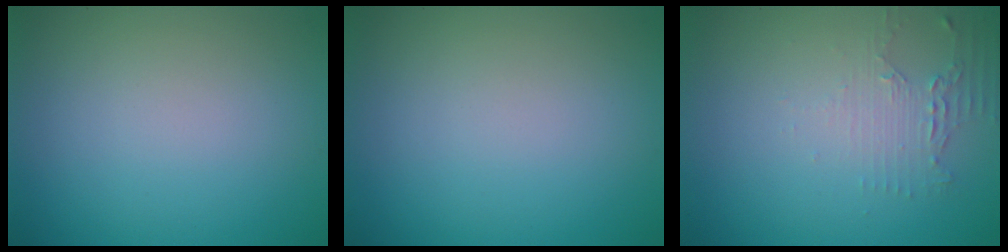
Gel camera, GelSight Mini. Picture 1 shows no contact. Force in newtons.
{"total": 0.0}
{"total": 2.2, "press": 1.7, "slide": 1.4}